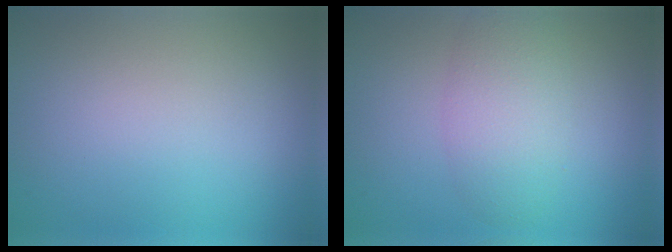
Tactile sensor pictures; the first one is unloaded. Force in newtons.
{"total": 4.2, "press": 4.2, "slide": 0.2}